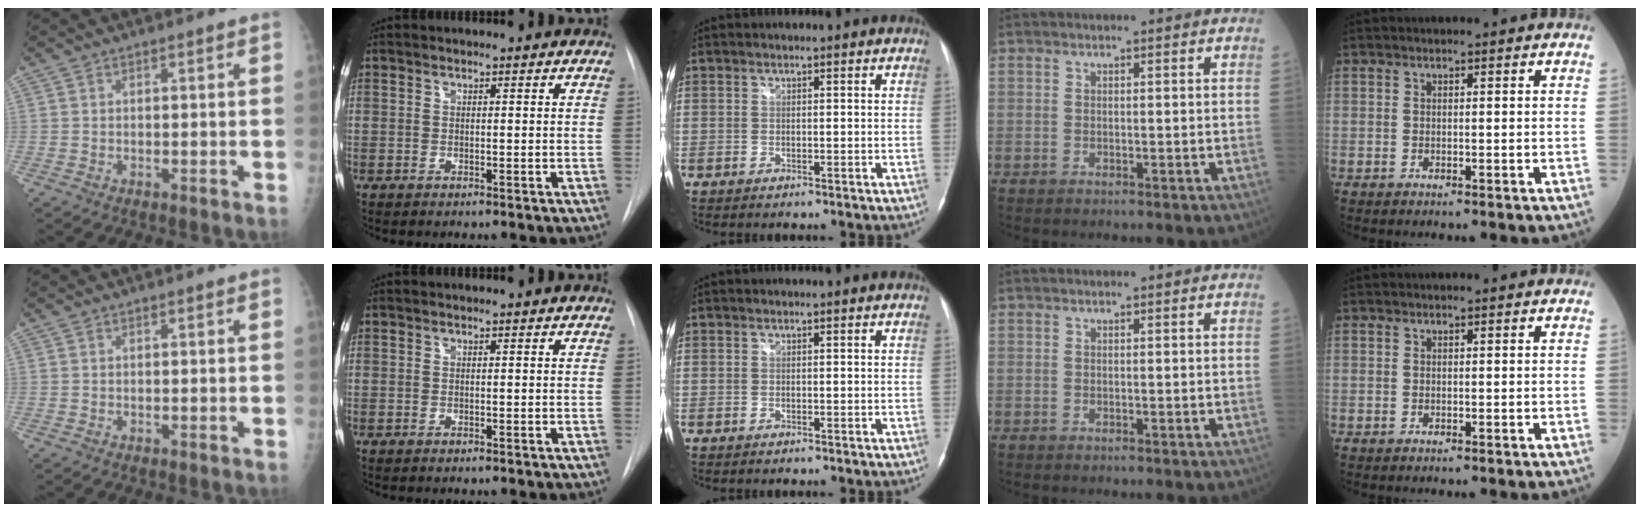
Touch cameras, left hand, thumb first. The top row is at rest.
{}